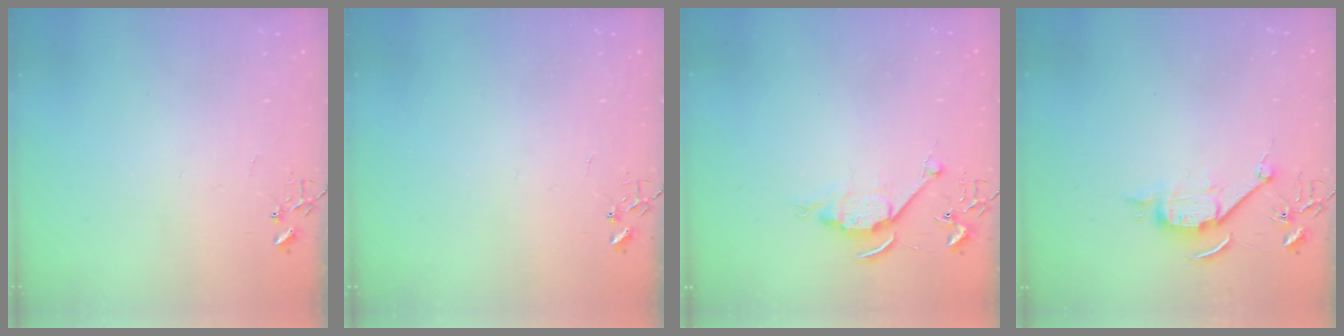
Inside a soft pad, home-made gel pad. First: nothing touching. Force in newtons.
{"total": 0.0}
{"total": 6.2, "press": 6.2, "slide": 0.5}
{"total": 7.9, "press": 7.9, "slide": 0.9}